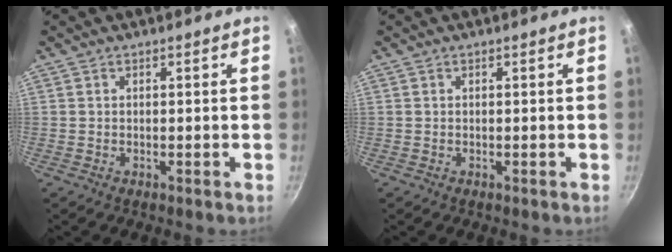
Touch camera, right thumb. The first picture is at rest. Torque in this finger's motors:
{"motor_torque": [-0.02, -0.02, 0.08, -0.08, 0.00]}